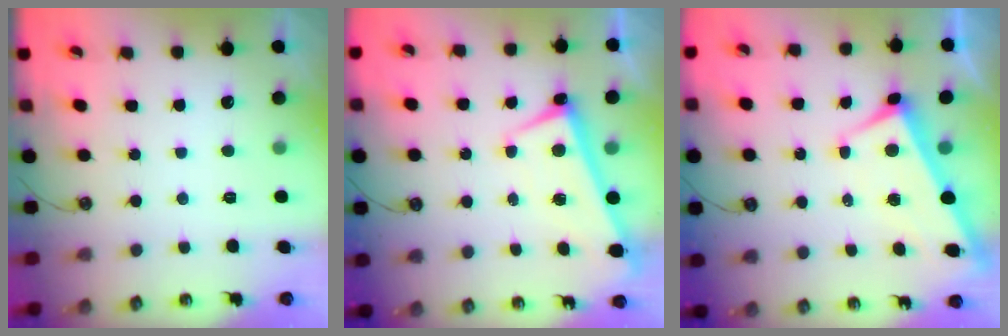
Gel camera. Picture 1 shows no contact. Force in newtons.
{"total": 1.3, "press": 1.2, "slide": 0.3}
{"total": 2.7, "press": 2.5, "slide": 0.9}